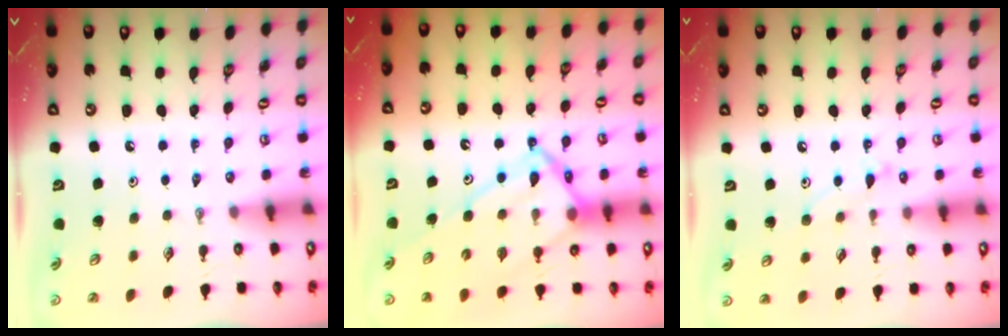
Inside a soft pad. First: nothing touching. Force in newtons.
{"total": 15.9, "press": 15.8, "slide": 1.8}
{"total": 6.8, "press": 6.8, "slide": 0.4}